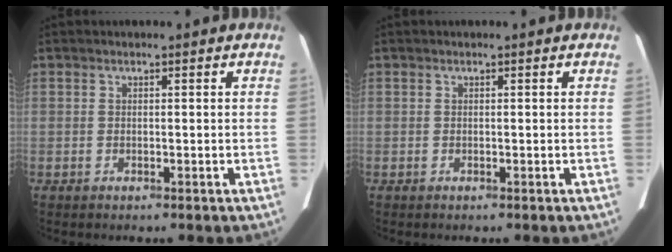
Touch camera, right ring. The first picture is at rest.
{"total": 0.0}